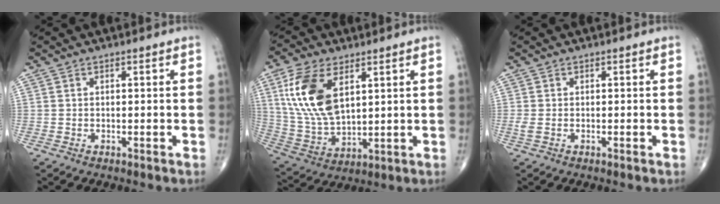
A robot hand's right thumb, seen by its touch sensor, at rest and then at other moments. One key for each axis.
{"total": 15.3, "fx": 5.4, "fy": 8.1, "fz": 11.7, "tx": -0.233, "ty": -0.018, "tz": 0.116}
{"total": 1.3, "fx": -0.3, "fy": 0.5, "fz": 1.2, "tx": -0.037, "ty": -0.002, "tz": -0.004}